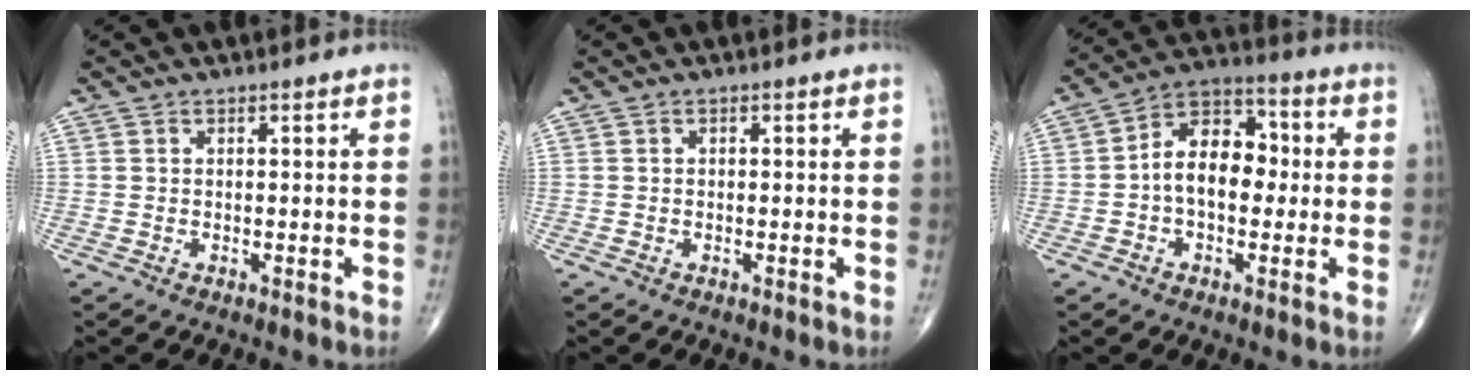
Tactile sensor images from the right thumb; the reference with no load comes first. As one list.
[{"total": 0.0}, {"total": 11.6, "force": [-0.3, 7.6, 8.8], "torque": [-0.117, 0.035, -0.017]}]